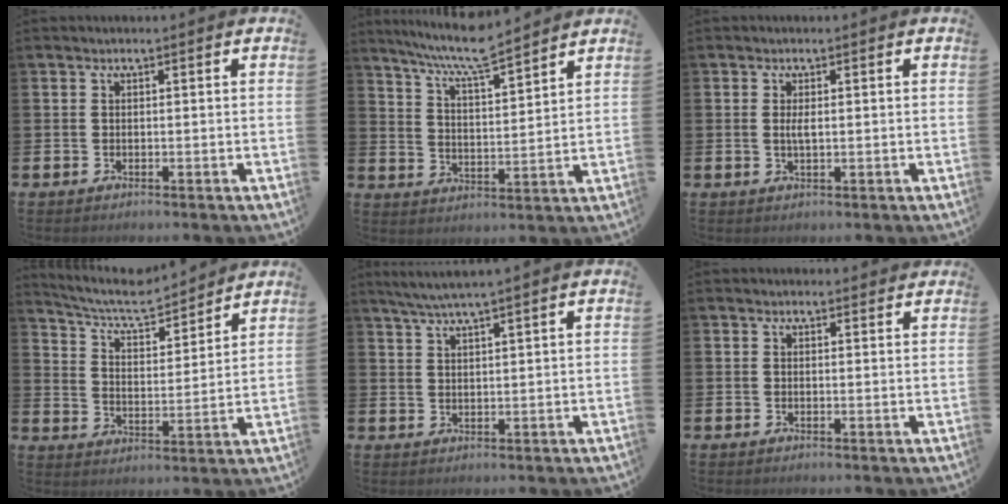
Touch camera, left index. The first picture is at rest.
{"total": 7.9, "force": [7.4, 0.2, 3.0], "torque": [-0.087, -0.040, 0.131]}
{"total": 1.6, "force": [0.2, 0.5, 1.5], "torque": [-0.023, -0.001, 0.000]}
{"total": 7.1, "force": [6.6, 1.5, 2.1], "torque": [-0.068, -0.046, 0.113]}
{"total": 3.4, "force": [2.9, -0.5, 1.6], "torque": [-0.039, -0.005, 0.054]}
{"total": 0.8, "force": [0.7, 0.3, 0.1], "torque": [0.009, -0.001, 0.011]}